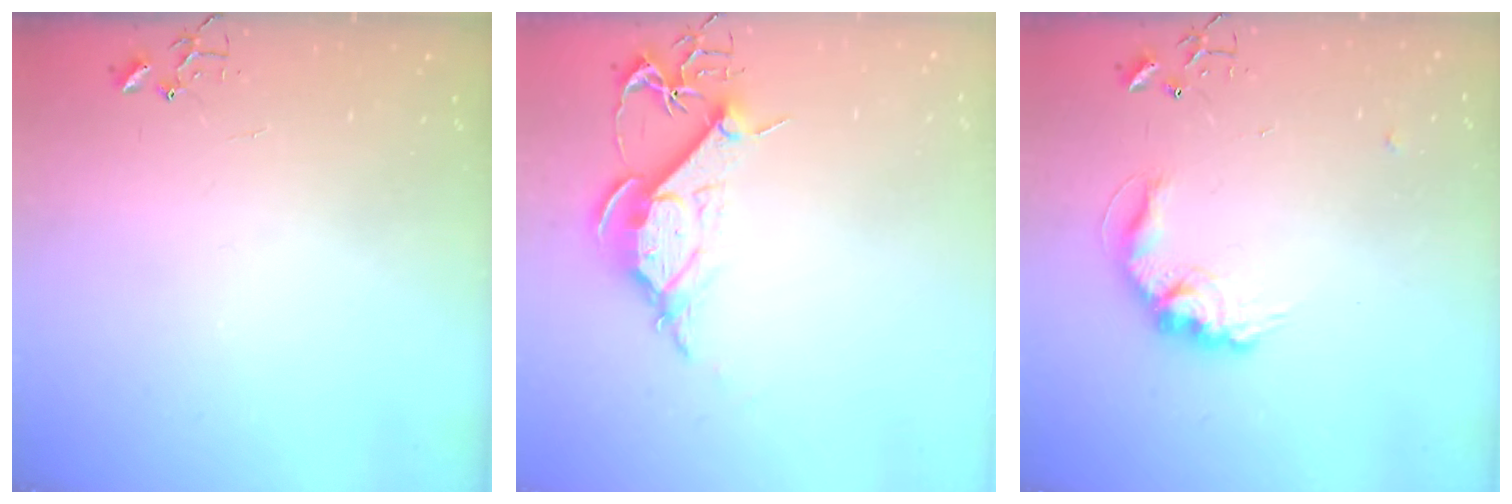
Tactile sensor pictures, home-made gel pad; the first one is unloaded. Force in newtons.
{"total": 10.4, "press": 10.3, "slide": 1.1}
{"total": 12.7, "press": 12.7, "slide": 0.6}